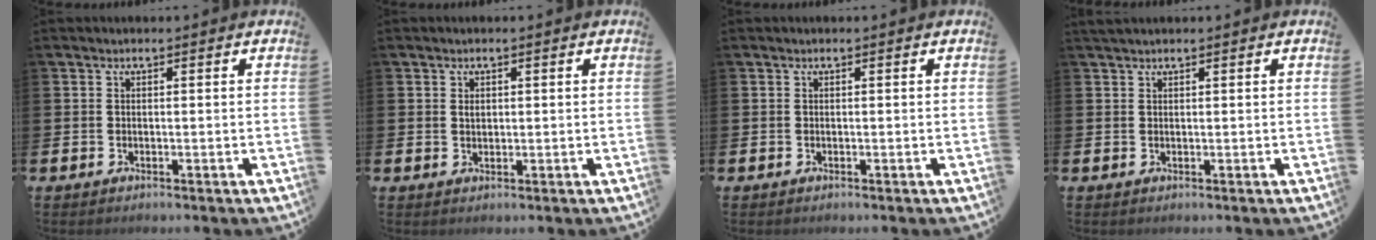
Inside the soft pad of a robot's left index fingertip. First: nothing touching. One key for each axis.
{"total": 1.0, "fx": 0.6, "fy": 0.6, "fz": 0.5, "tx": 0.002, "ty": -0.001, "tz": 0.008}
{"total": 0.0}
{"total": 1.0, "fx": 0.9, "fy": 0.1, "fz": 0.3, "tx": -0.002, "ty": 0.000, "tz": 0.016}